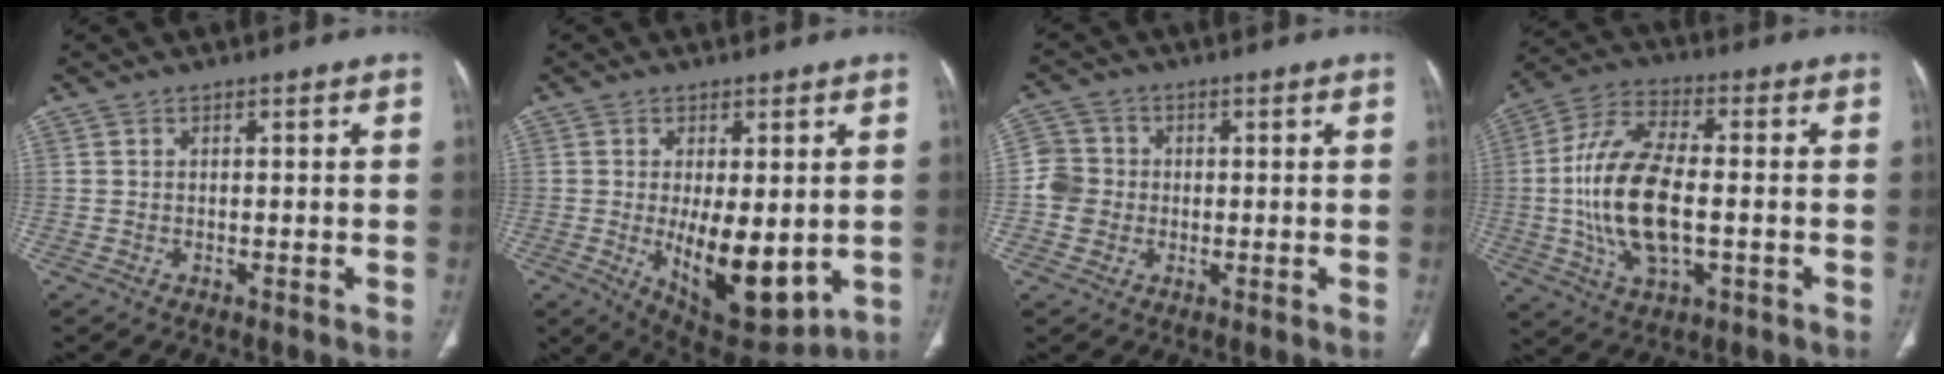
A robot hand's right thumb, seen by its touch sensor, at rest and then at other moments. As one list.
[{"total": 14.4, "force": [-1.6, 6.4, 12.8], "torque": [-0.175, -0.027, -0.003]}, {"total": 5.6, "force": [-0.7, 5.4, 1.6], "torque": [-0.015, 0.011, -0.020]}, {"total": 17.5, "force": [-1.6, 8.4, 15.3], "torque": [-0.308, 0.015, -0.027]}]